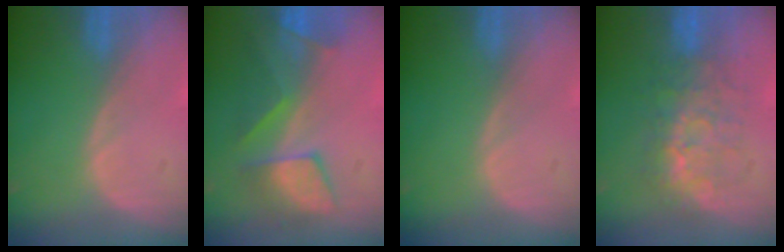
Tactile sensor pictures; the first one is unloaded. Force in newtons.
{"total": 8.0, "press": 7.8, "slide": 1.8}
{"total": 0.0}
{"total": 7.8, "press": 7.6, "slide": 1.5}